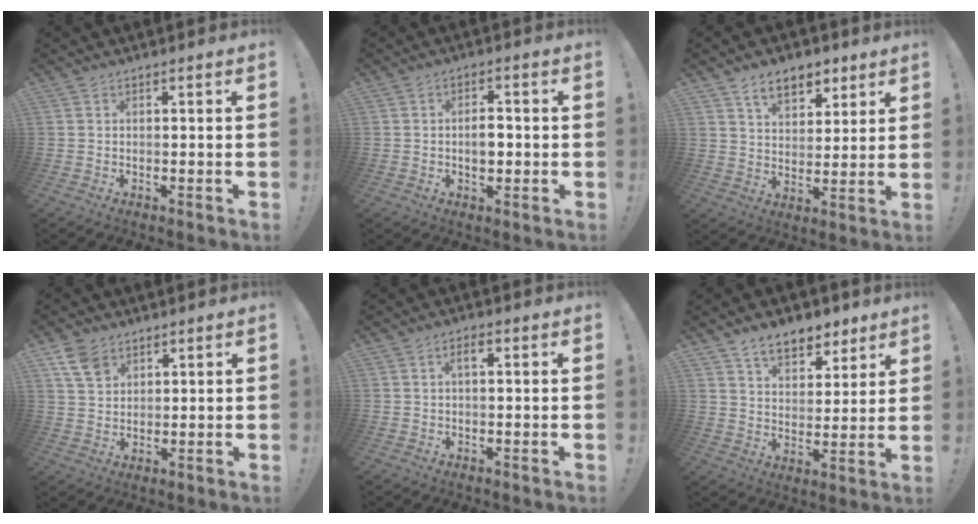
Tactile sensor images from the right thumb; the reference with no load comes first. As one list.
[{"total": 4.1, "force": [-0.8, 2.6, 3.1], "torque": [-0.035, 0.003, -0.019]}, {"total": 10.3, "force": [6.3, 6.2, 5.3], "torque": [-0.069, -0.029, 0.117]}, {"total": 7.1, "force": [4.3, 4.6, 3.1], "torque": [-0.052, -0.015, 0.085]}, {"total": 2.5, "force": [0.3, 1.1, 2.2], "torque": [-0.035, 0.007, 0.001]}, {"total": 10.3, "force": [7.3, 5.8, 4.4], "torque": [-0.056, -0.045, 0.135]}]